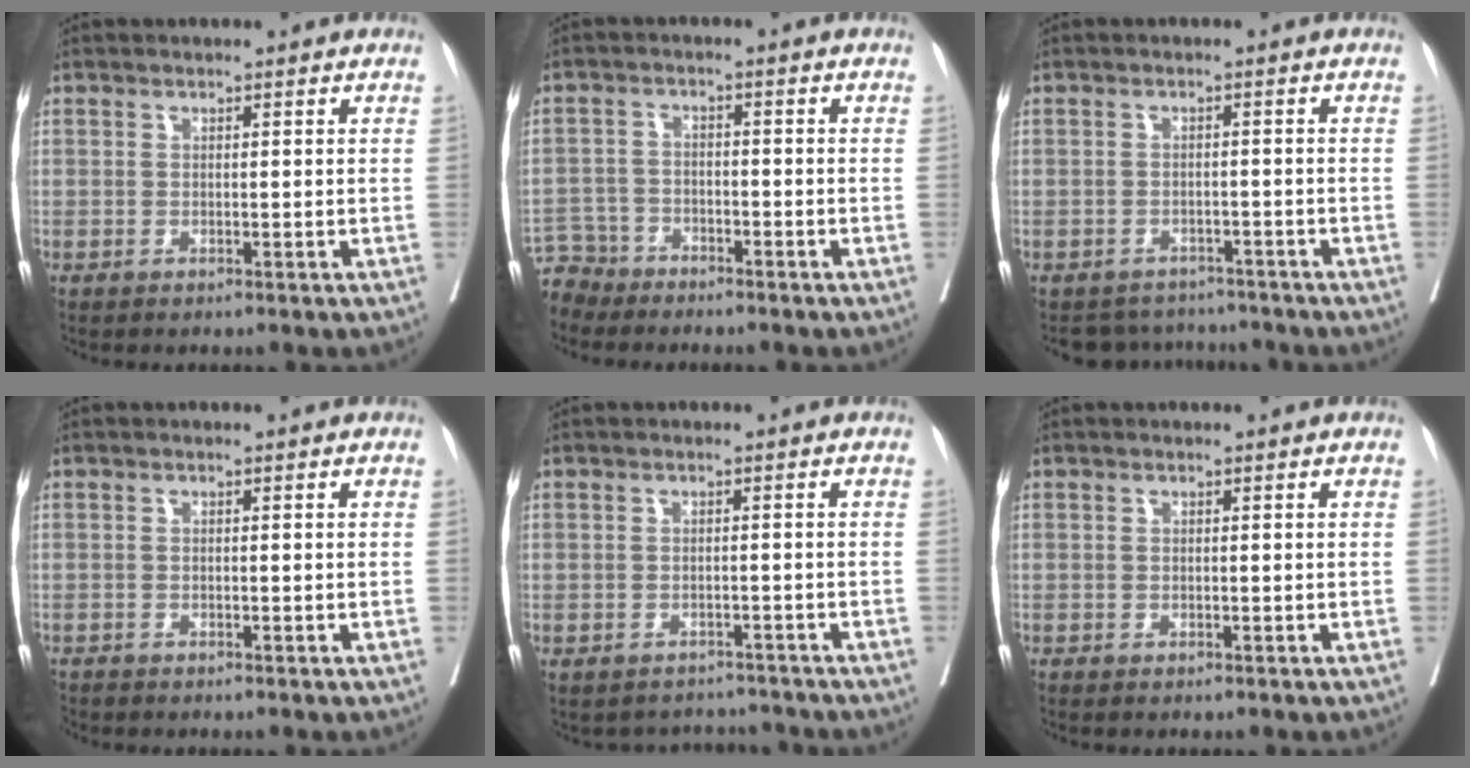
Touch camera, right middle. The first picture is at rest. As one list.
[{"total": 5.0, "force": [-4.5, 1.8, -1.1], "torque": [0.020, -0.002, -0.088]}, {"total": 4.9, "force": [-4.6, 1.6, -0.6], "torque": [0.013, 0.012, -0.063]}, {"total": 1.1, "force": [-1.1, 0.2, 0.0], "torque": [-0.005, -0.005, -0.023]}, {"total": 4.0, "force": [-3.6, 1.2, -1.2], "torque": [0.018, 0.016, -0.048]}, {"total": 0.0}]